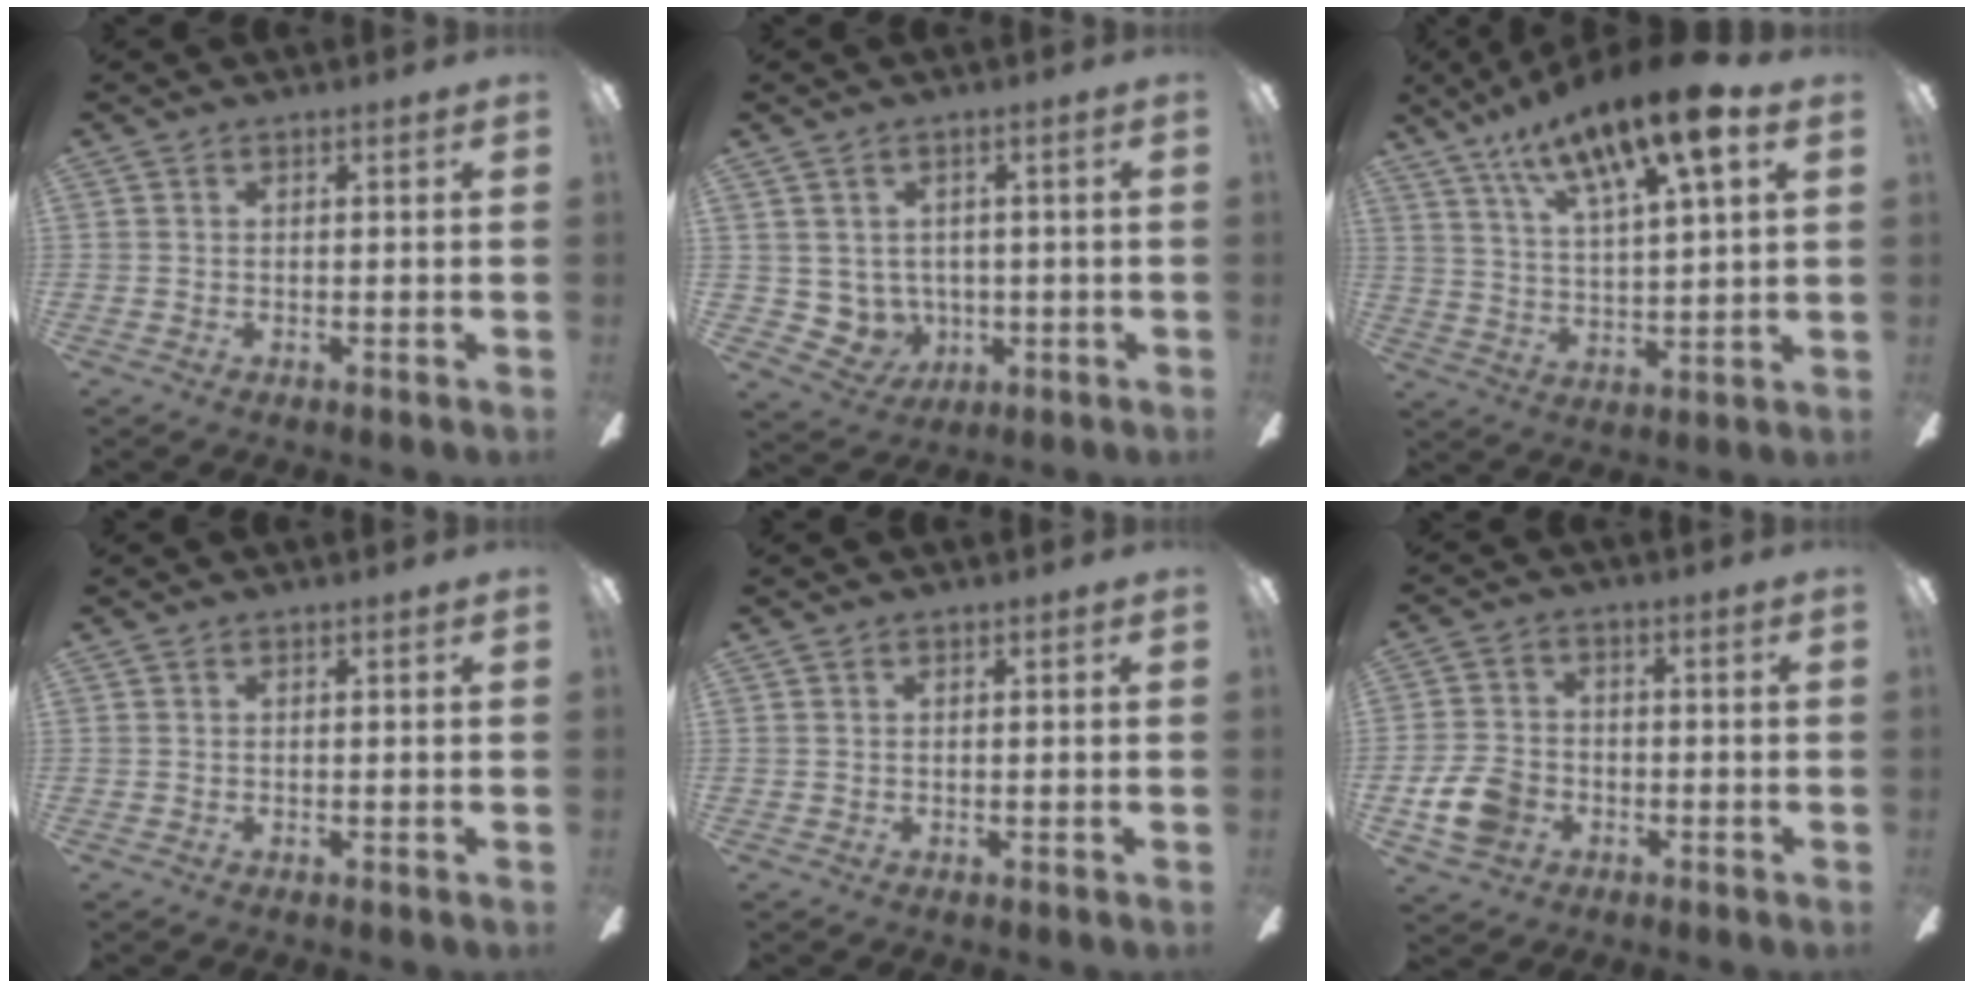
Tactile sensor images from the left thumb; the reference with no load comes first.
{"total": 5.4, "force": [2.2, 4.9, 0.6], "torque": [-0.050, -0.017, 0.047]}
{"total": 17.1, "force": [11.7, 4.0, 11.8], "torque": [-0.208, -0.055, 0.189]}
{"total": 0.0}
{"total": 0.0}
{"total": 9.4, "force": [-3.3, 7.2, 5.2], "torque": [-0.122, 0.014, -0.061]}